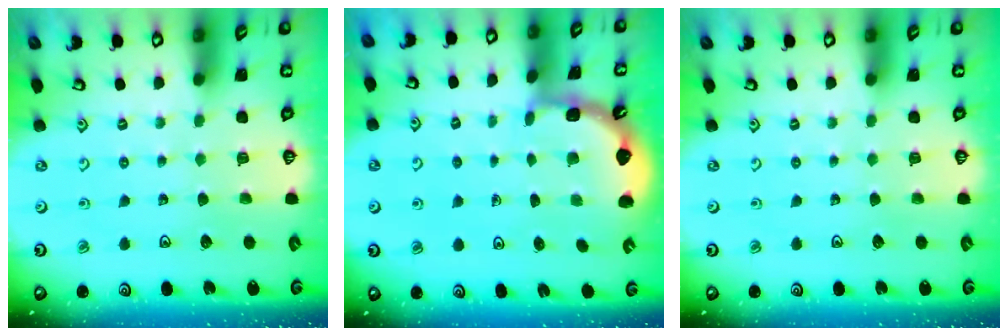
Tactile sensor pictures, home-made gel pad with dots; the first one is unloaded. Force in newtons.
{"total": 2.1, "press": 2.1, "slide": 0.2}
{"total": 0.0}